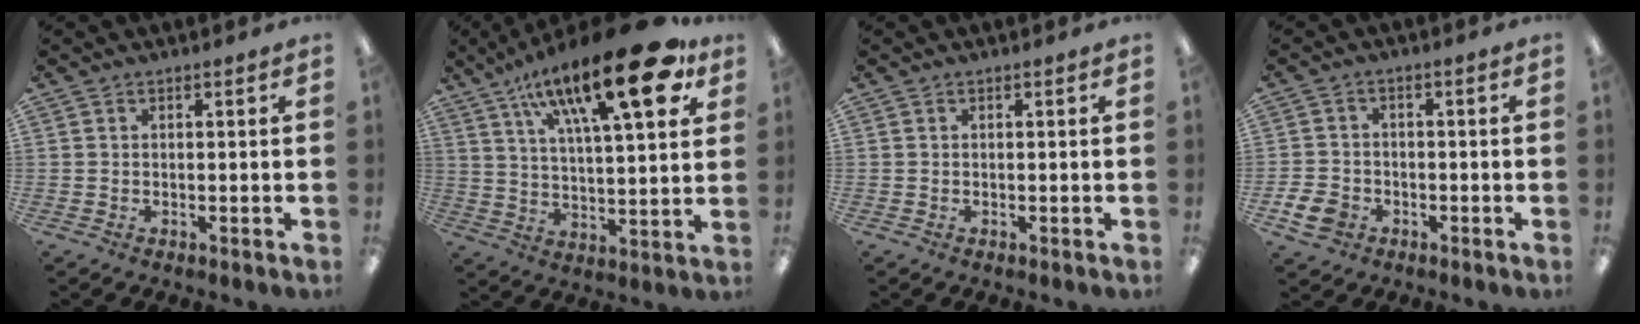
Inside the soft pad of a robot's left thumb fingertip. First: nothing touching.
{"total": 25.0, "force": [14.5, 7.9, 18.8], "torque": [-0.288, -0.072, 0.227]}
{"total": 0.0}
{"total": 5.6, "force": [-2.9, 4.1, 2.5], "torque": [-0.055, 0.015, -0.052]}